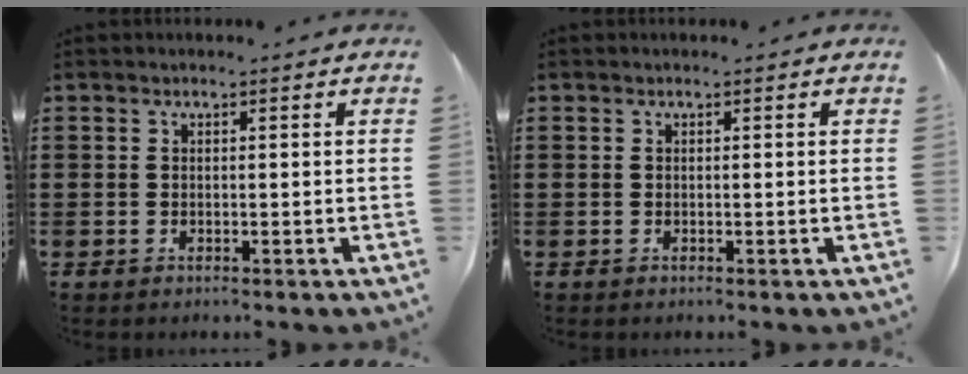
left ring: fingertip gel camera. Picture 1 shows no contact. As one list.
[{"total": 0.0}]